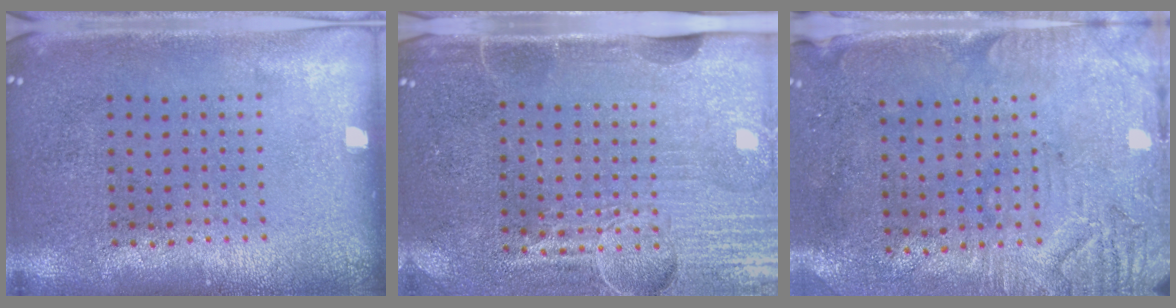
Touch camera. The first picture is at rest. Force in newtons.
{"total": 4.3, "press": 3.8, "slide": 2.0}
{"total": 3.1, "press": 2.5, "slide": 1.7}